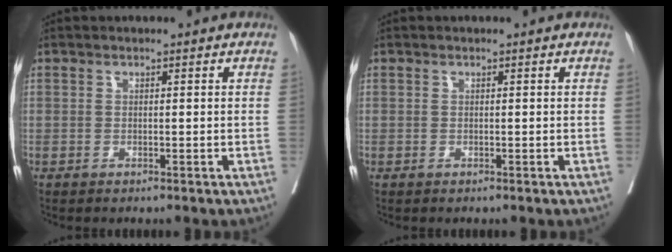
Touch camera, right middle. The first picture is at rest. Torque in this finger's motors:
{"motor_torque": [0.09, -0.02, 0.00, 0.00]}